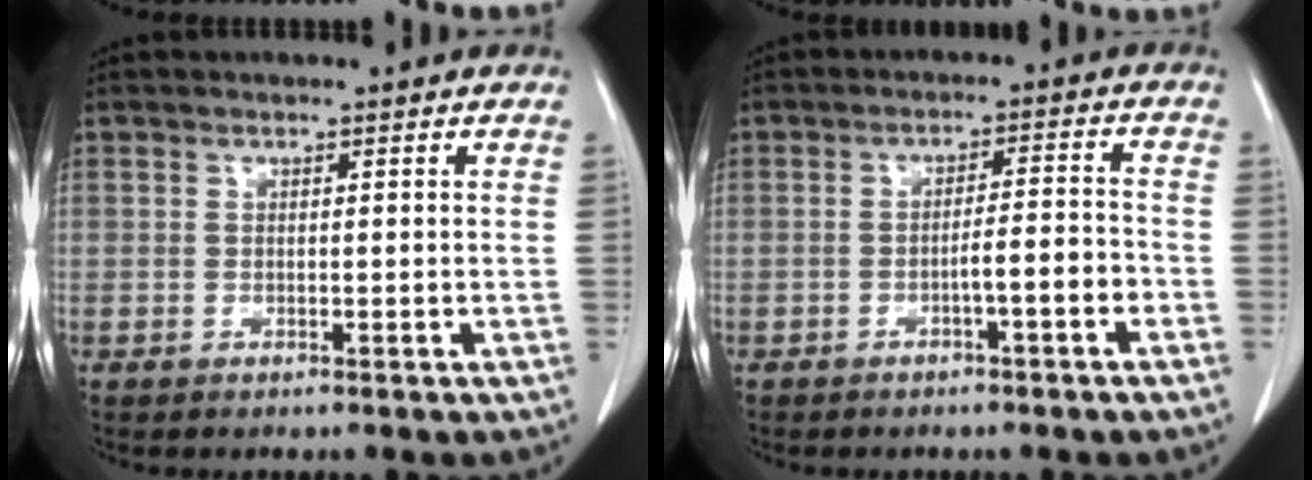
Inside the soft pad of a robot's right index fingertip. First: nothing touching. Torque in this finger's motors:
{"motor_torque": [0.88, -0.24, 0.39, 0.09]}